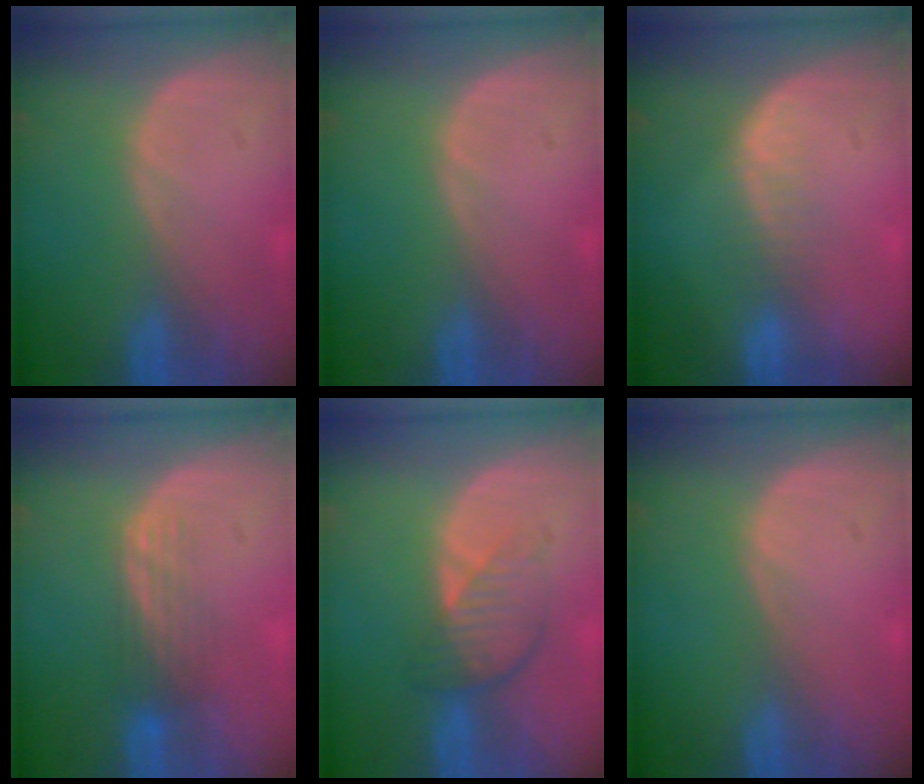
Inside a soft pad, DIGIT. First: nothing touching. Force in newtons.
{"total": 0.0}
{"total": 2.7, "press": 2.3, "slide": 1.5}
{"total": 3.4, "press": 3.0, "slide": 1.7}
{"total": 4.6, "press": 4.2, "slide": 2.0}
{"total": 0.0}